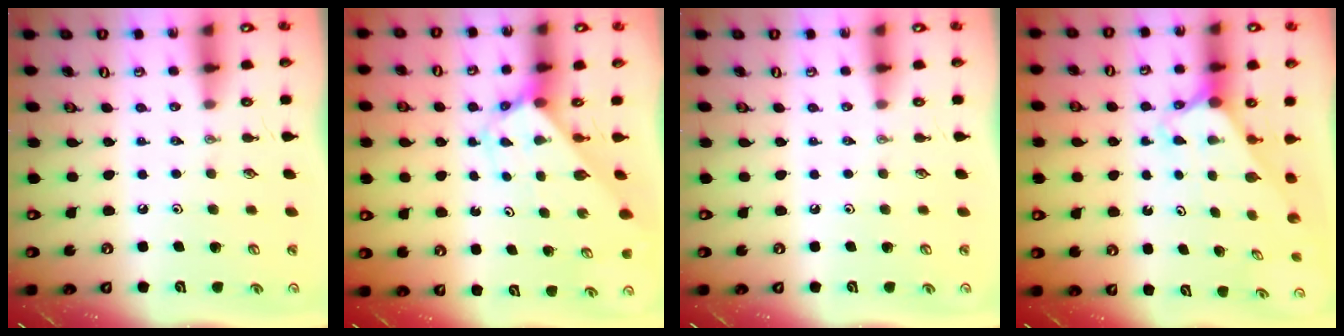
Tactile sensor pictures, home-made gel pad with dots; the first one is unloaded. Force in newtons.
{"total": 2.7, "press": 2.7, "slide": 0.2}
{"total": 0.0}
{"total": 2.4, "press": 2.4, "slide": 0.2}